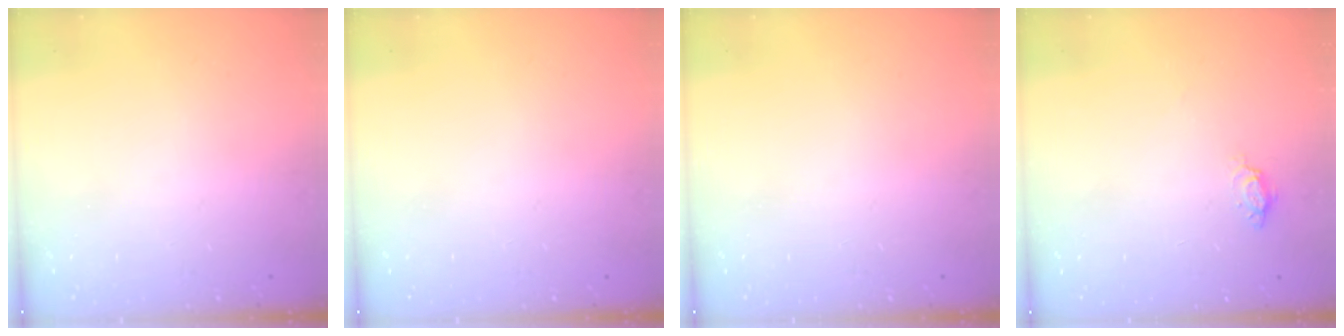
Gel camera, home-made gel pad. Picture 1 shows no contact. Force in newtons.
{"total": 0.0}
{"total": 0.0}
{"total": 4.3, "press": 4.3, "slide": 0.5}